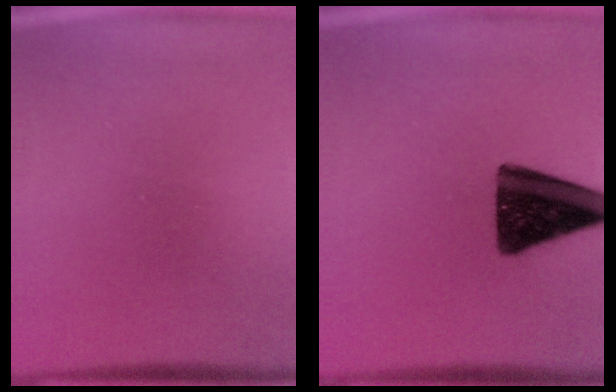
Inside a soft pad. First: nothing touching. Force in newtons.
{"total": 13.8}